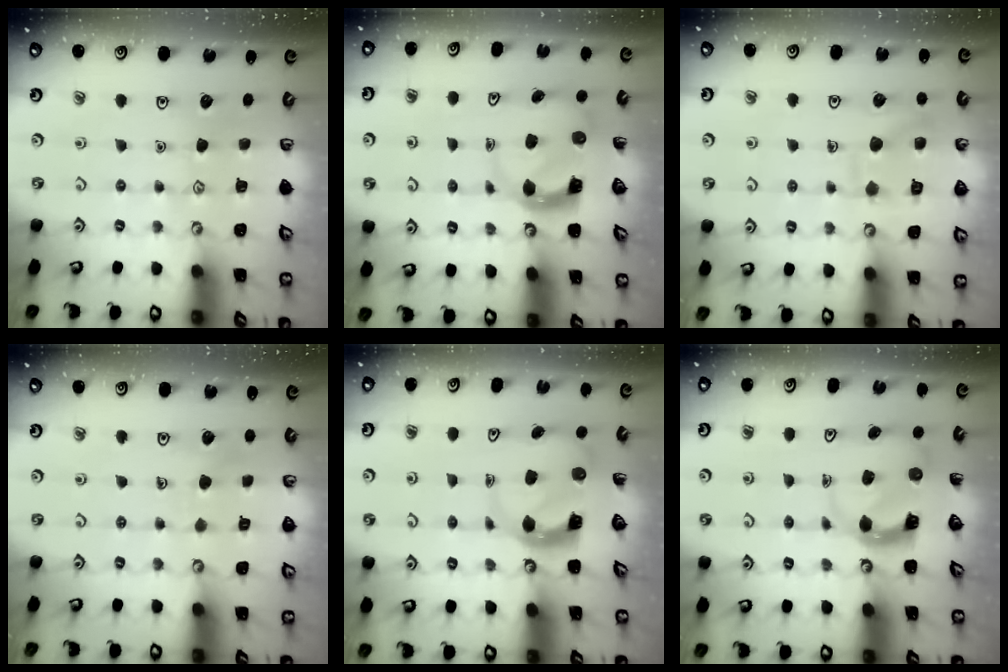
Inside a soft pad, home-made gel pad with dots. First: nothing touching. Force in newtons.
{"total": 3.6, "press": 3.6, "slide": 0.5}
{"total": 9.9, "press": 9.8, "slide": 0.9}
{"total": 3.6, "press": 3.6, "slide": 0.2}
{"total": 3.9, "press": 3.9, "slide": 0.6}
{"total": 4.0, "press": 4.0, "slide": 0.5}